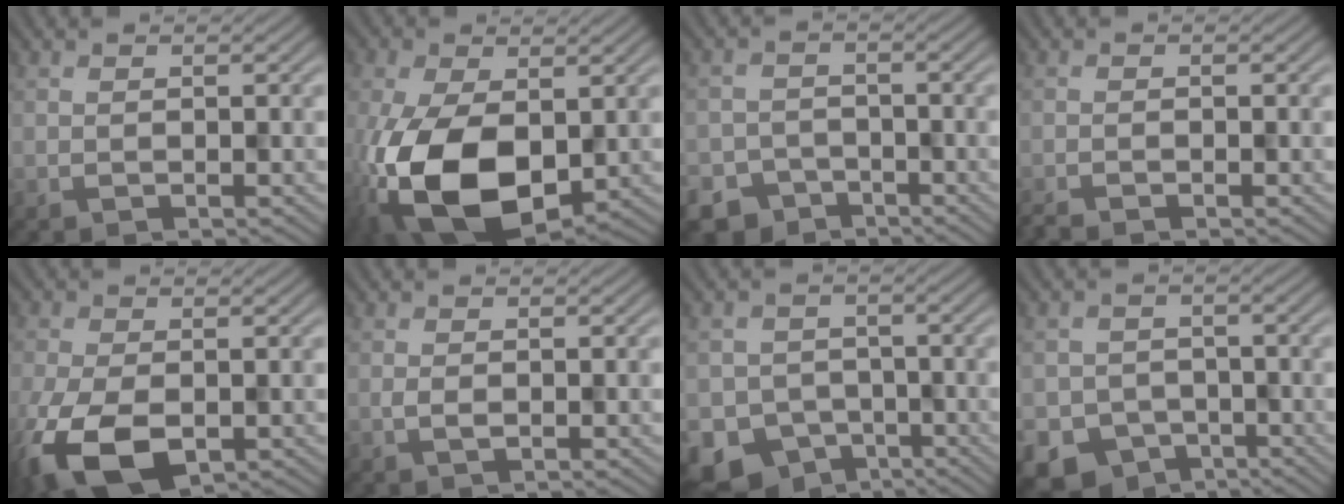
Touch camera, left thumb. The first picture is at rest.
{"total": 13.4, "force": [-3.0, 7.8, 10.4], "torque": [-0.246, -0.041, -0.042]}
{"total": 5.7, "force": [-4.5, 3.5, 0.4], "torque": [0.002, -0.005, -0.067]}
{"total": 1.6, "force": [-1.5, -0.1, 0.4], "torque": [-0.011, 0.001, -0.026]}
{"total": 11.4, "force": [-5.1, 5.9, 8.3], "torque": [-0.194, -0.048, -0.075]}
{"total": 1.0, "force": [-0.1, 0.5, 0.9], "torque": [-0.018, -0.001, -0.002]}
{"total": 10.5, "force": [-6.3, 8.1, 2.2], "torque": [-0.055, -0.038, -0.099]}
{"total": 8.2, "force": [-5.2, 6.1, 1.8], "torque": [-0.037, -0.023, -0.081]}